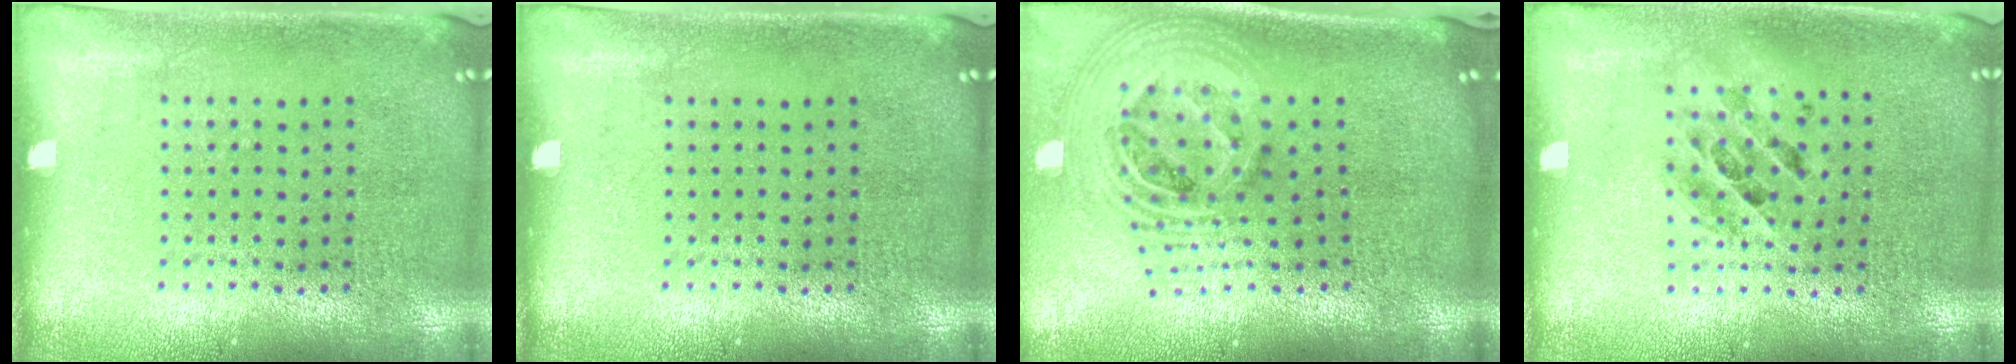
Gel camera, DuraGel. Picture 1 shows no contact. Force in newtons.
{"total": 0.0}
{"total": 2.8, "press": 1.9, "slide": 2.1}
{"total": 1.3, "press": 1.1, "slide": 0.5}